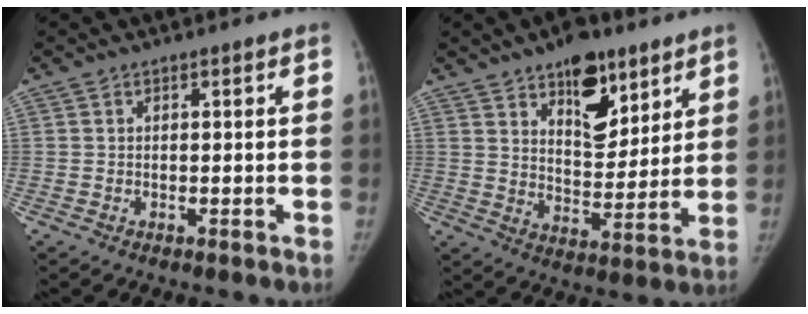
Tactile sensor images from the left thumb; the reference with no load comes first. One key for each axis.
{"total": 13.4, "fx": 8.2, "fy": 6.7, "fz": 8.2, "tx": -0.081, "ty": -0.050, "tz": 0.130}